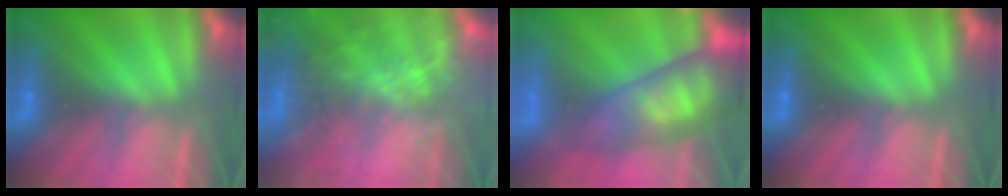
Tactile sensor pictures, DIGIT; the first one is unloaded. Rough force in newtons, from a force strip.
{"total": 8.6}
{"total": 8.8}
{"total": 0.0}